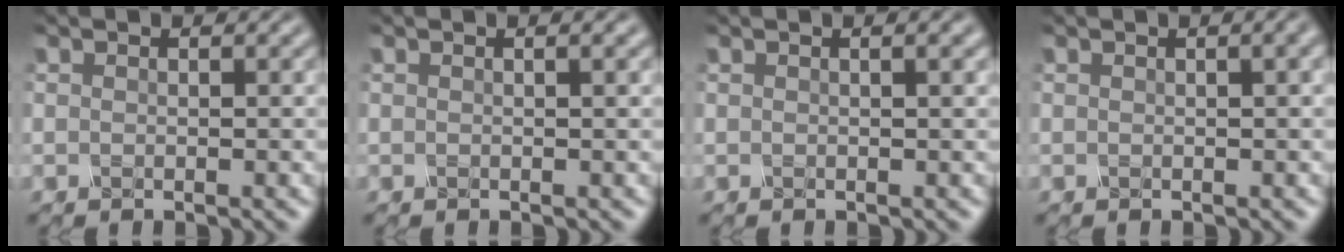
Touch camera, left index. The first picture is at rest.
{"total": 2.0, "force": [0.8, 1.0, 1.6], "torque": [-0.009, 0.016, -0.007]}
{"total": 3.0, "force": [1.1, 1.5, 2.3], "torque": [-0.011, 0.025, -0.003]}
{"total": 4.9, "force": [1.8, 2.5, 3.8], "torque": [-0.020, 0.042, 0.001]}